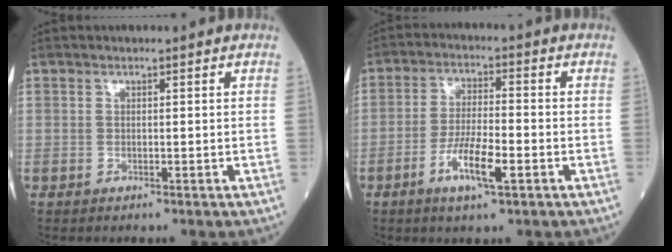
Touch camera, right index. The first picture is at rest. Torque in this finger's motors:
{"motor_torque": [0.27, -0.13, 0.17, 0.07]}